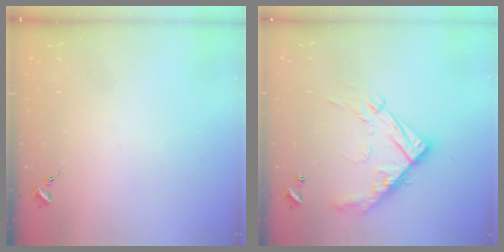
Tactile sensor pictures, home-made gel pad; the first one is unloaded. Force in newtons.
{"total": 16.5, "press": 16.5, "slide": 1.5}